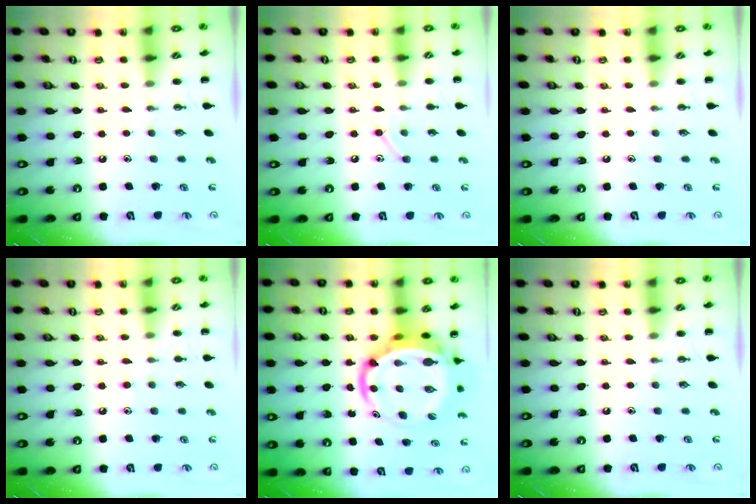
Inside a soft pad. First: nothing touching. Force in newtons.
{"total": 7.1, "press": 6.9, "slide": 1.3}
{"total": 0.0}
{"total": 5.3, "press": 4.9, "slide": 2.1}
{"total": 9.4, "press": 9.0, "slide": 2.5}
{"total": 0.0}